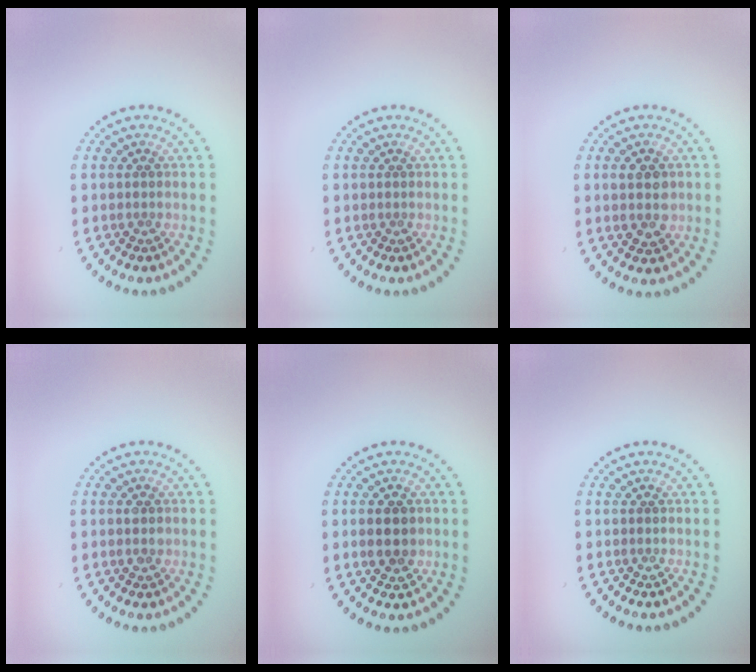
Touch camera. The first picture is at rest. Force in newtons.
{"total": 0.0}
{"total": 2.7, "press": 2.7, "slide": 0.1}
{"total": 1.4, "press": 1.4, "slide": 0.1}
{"total": 2.2, "press": 2.2, "slide": 0.1}
{"total": 0.0}